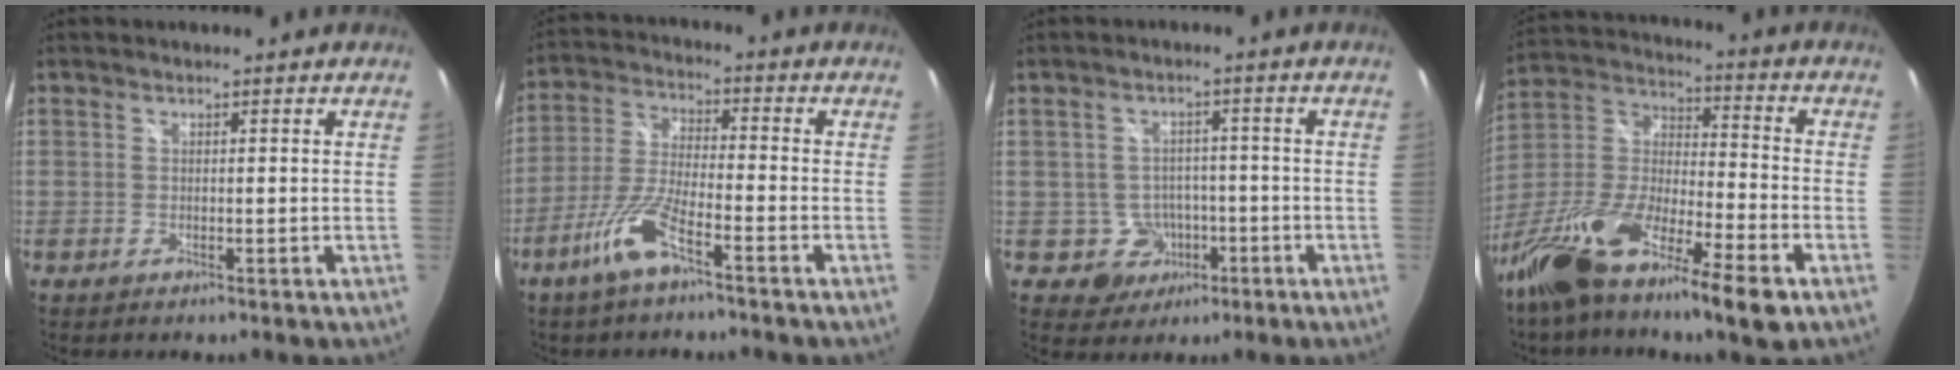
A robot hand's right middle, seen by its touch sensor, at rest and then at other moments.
{"total": 8.6, "force": [-5.5, 1.3, 6.5], "torque": [-0.144, -0.003, -0.106]}
{"total": 5.5, "force": [-2.1, 5.1, 0.6], "torque": [-0.028, 0.017, -0.015]}
{"total": 21.0, "force": [-13.0, 4.5, 15.9], "torque": [-0.307, -0.026, -0.247]}